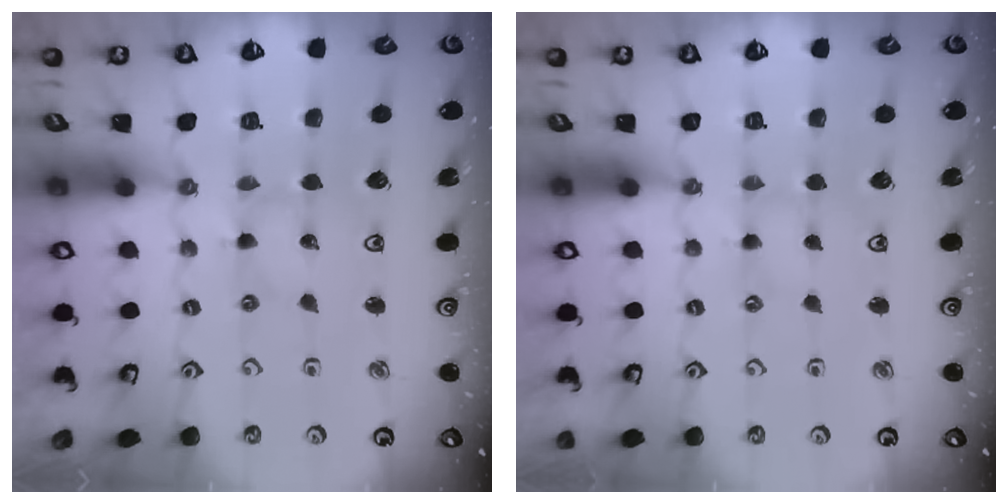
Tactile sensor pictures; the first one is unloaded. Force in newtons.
{"total": 1.0, "press": 1.0, "slide": 0.3}